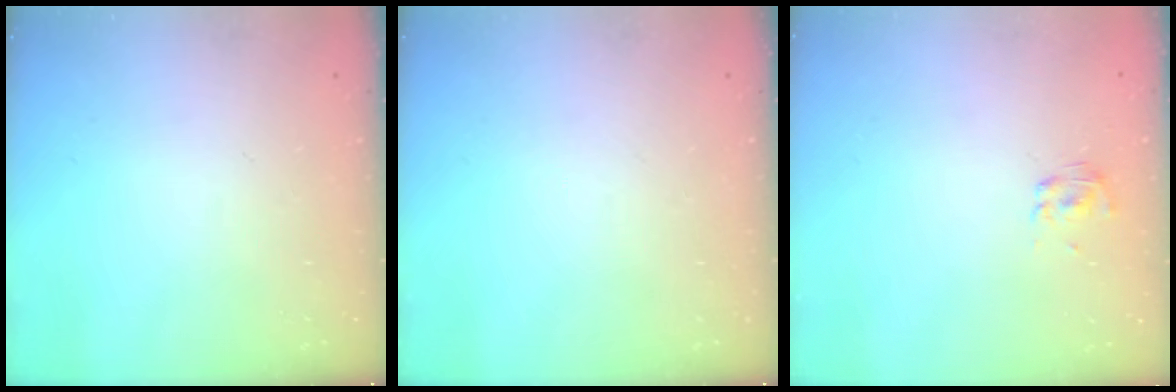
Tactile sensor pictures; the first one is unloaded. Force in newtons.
{"total": 0.0}
{"total": 2.7, "press": 2.4, "slide": 1.2}